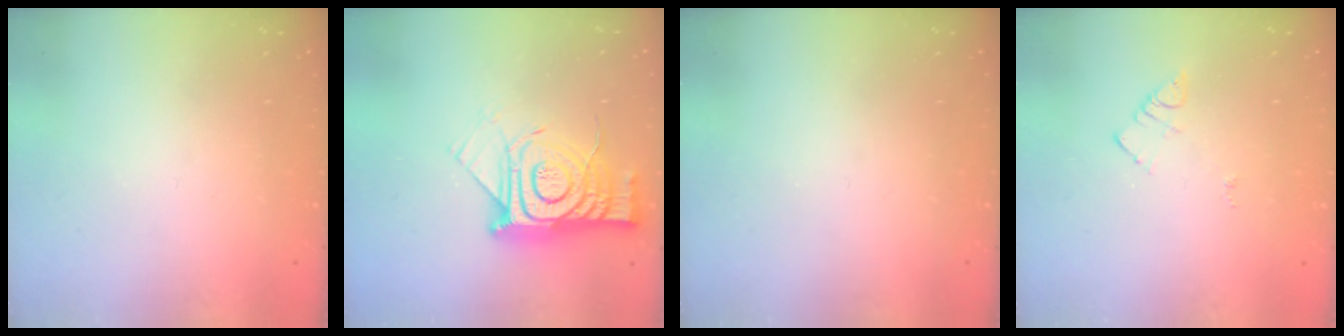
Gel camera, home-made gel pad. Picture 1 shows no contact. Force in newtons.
{"total": 16.7, "press": 16.6, "slide": 1.8}
{"total": 0.0}
{"total": 3.7, "press": 3.7, "slide": 0.3}